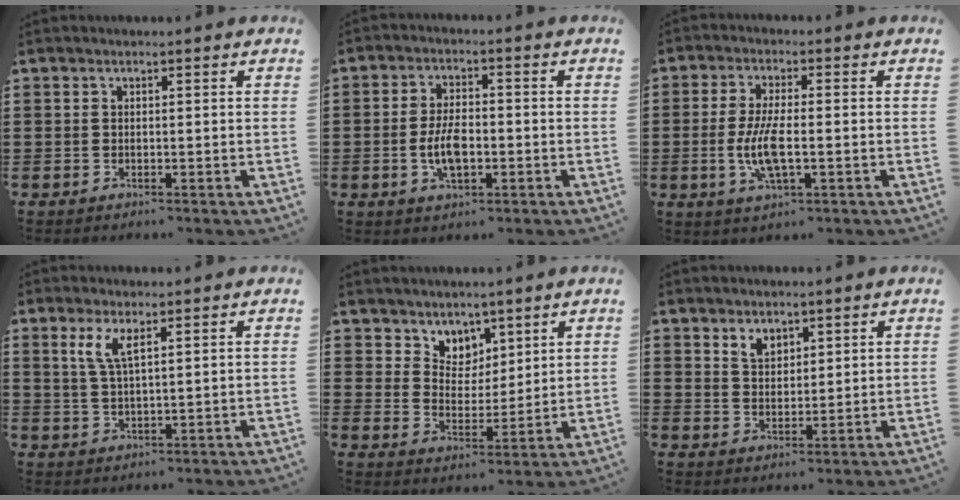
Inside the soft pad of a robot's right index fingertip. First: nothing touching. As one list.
[{"total": 5.9, "force": [-1.1, 2.8, 5.1], "torque": [-0.111, 0.001, -0.025]}, {"total": 7.0, "force": [-1.3, 2.1, 6.5], "torque": [-0.146, -0.009, -0.032]}, {"total": 3.6, "force": [1.8, 0.9, 3.0], "torque": [-0.066, 0.004, 0.031]}, {"total": 5.3, "force": [4.0, 3.5, -0.5], "torque": [-0.021, -0.011, 0.074]}, {"total": 3.3, "force": [2.5, 1.9, 0.8], "torque": [-0.024, 0.005, 0.047]}]